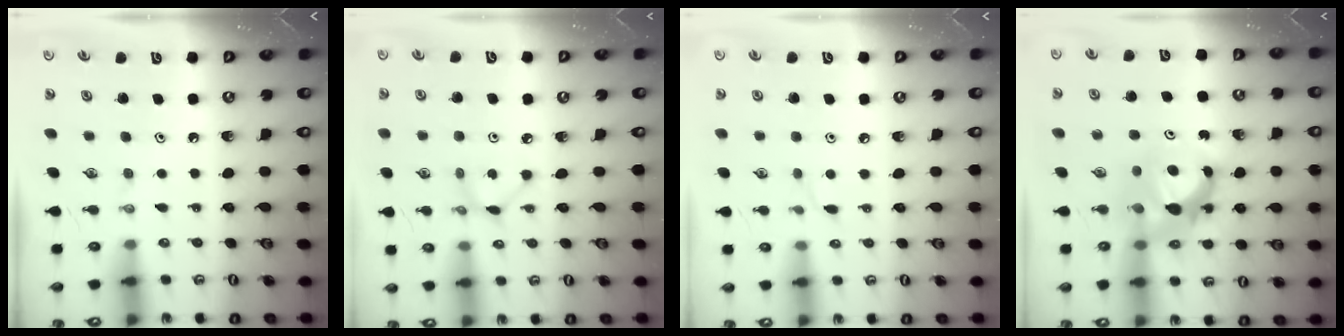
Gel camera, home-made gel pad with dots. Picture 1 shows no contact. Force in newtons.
{"total": 2.4, "press": 2.4, "slide": 0.1}
{"total": 3.2, "press": 3.2, "slide": 0.5}
{"total": 7.9, "press": 7.8, "slide": 0.5}